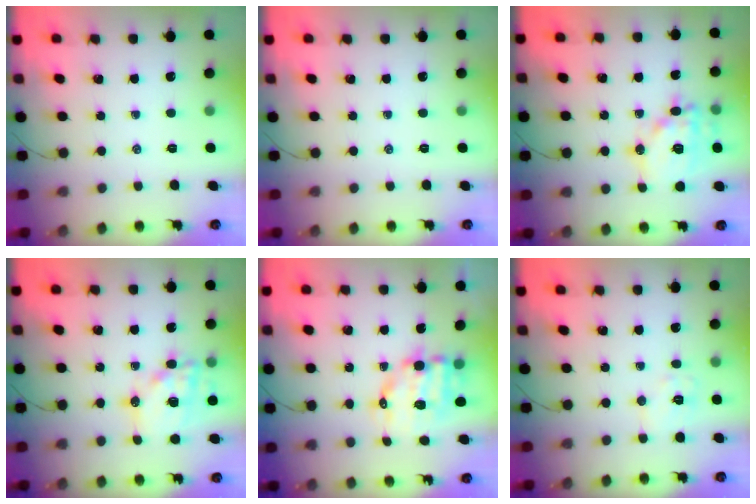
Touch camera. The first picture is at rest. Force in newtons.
{"total": 0.0}
{"total": 15.1, "press": 15.0, "slide": 2.1}
{"total": 15.9, "press": 15.5, "slide": 3.9}
{"total": 9.9, "press": 9.6, "slide": 2.3}
{"total": 6.3, "press": 6.2, "slide": 0.8}